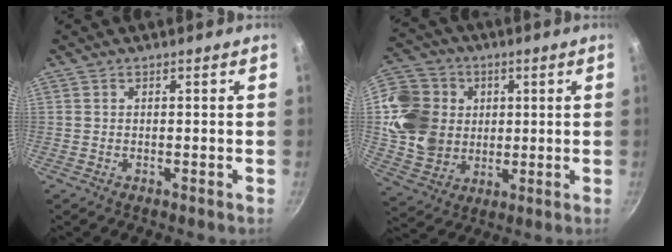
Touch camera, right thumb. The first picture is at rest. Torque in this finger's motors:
{"motor_torque": [-0.37, 0.81, 0.65, 0.62, 0.29]}